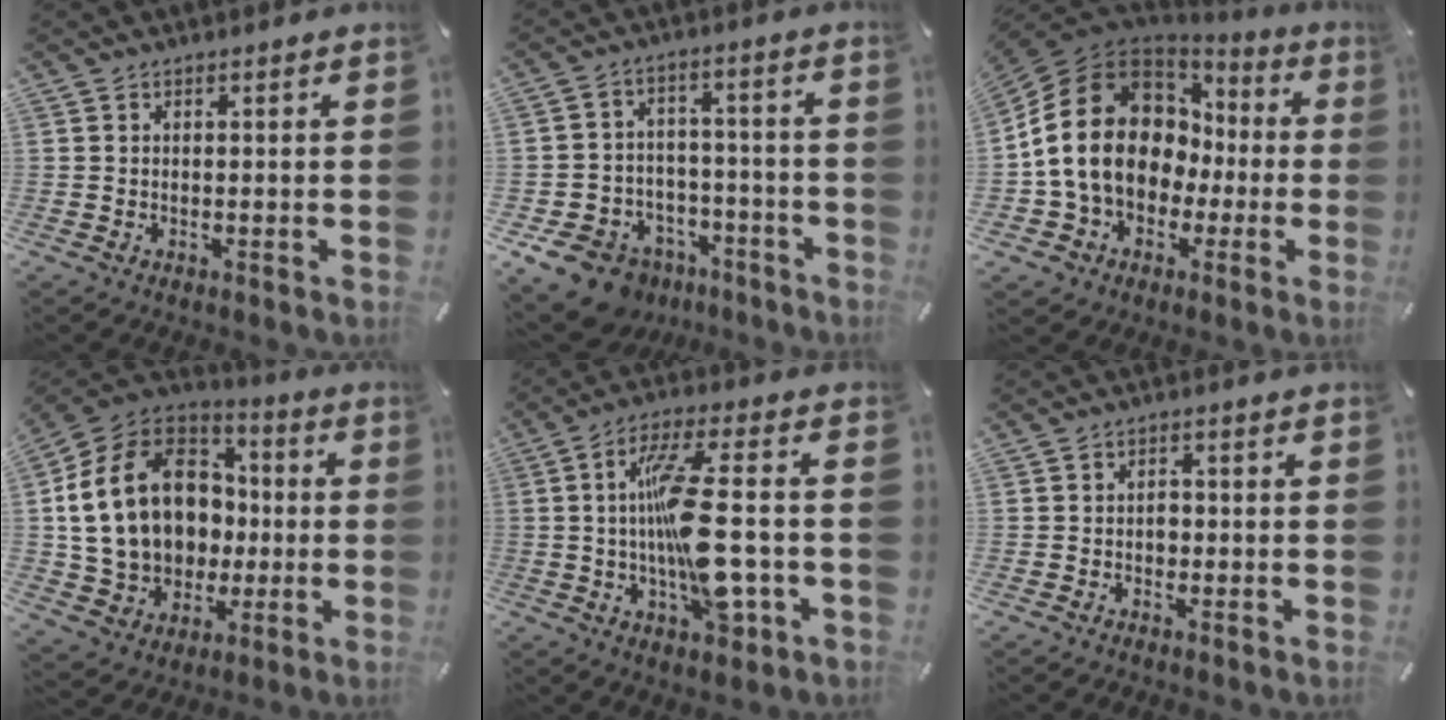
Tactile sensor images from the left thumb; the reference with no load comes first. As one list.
[{"total": 11.9, "force": [-7.6, 8.1, 4.0], "torque": [-0.077, 0.057, -0.129]}, {"total": 17.6, "force": [0.0, 14.5, 9.9], "torque": [-0.211, 0.005, 0.001]}, {"total": 20.2, "force": [1.7, 16.7, 11.3], "torque": [-0.240, -0.004, 0.050]}, {"total": 16.4, "force": [-1.5, 5.2, 15.5], "torque": [-0.279, -0.006, -0.028]}, {"total": 1.8, "force": [-0.4, 1.4, 1.1], "torque": [-0.024, 0.004, -0.011]}]